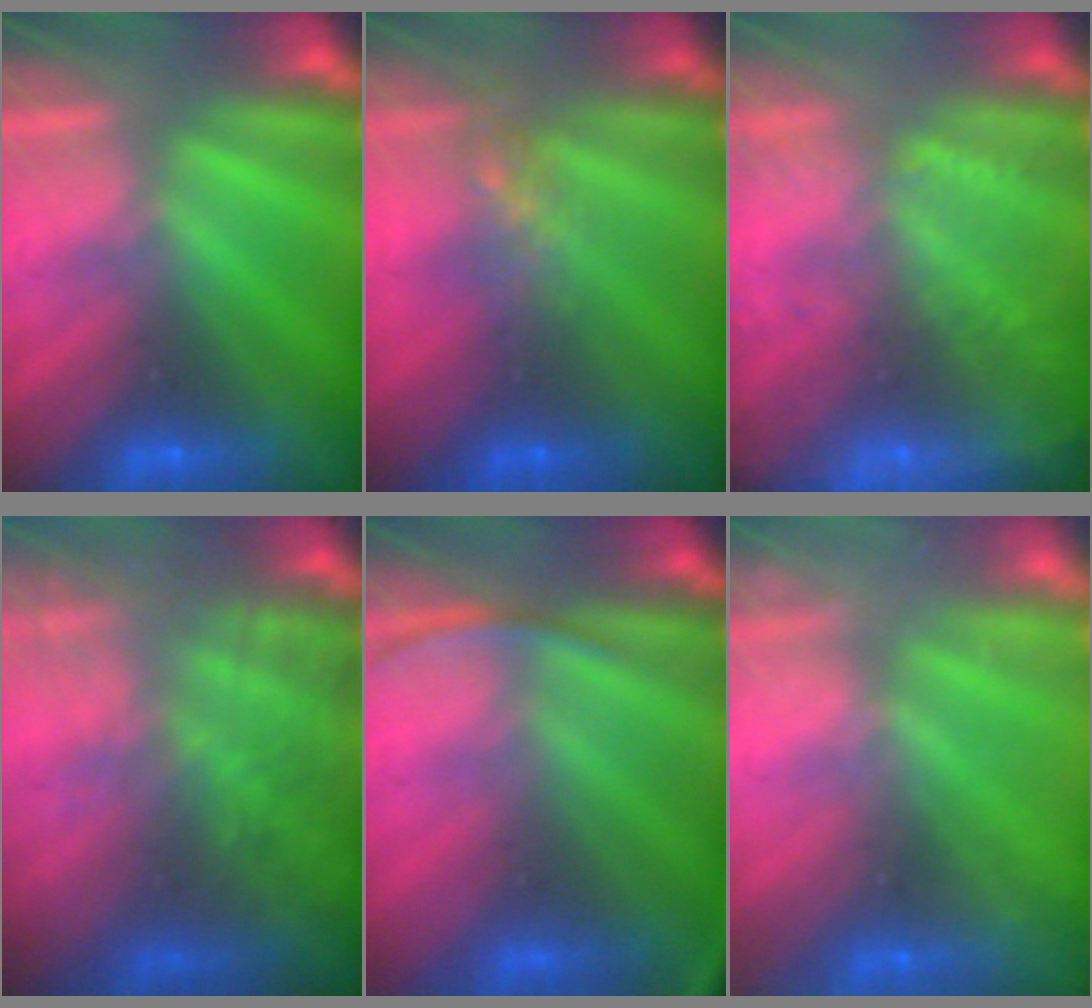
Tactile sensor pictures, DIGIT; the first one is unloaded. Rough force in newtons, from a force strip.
{"total": 4.7}
{"total": 9.7}
{"total": 8.3}
{"total": 2.2}
{"total": 2.3}